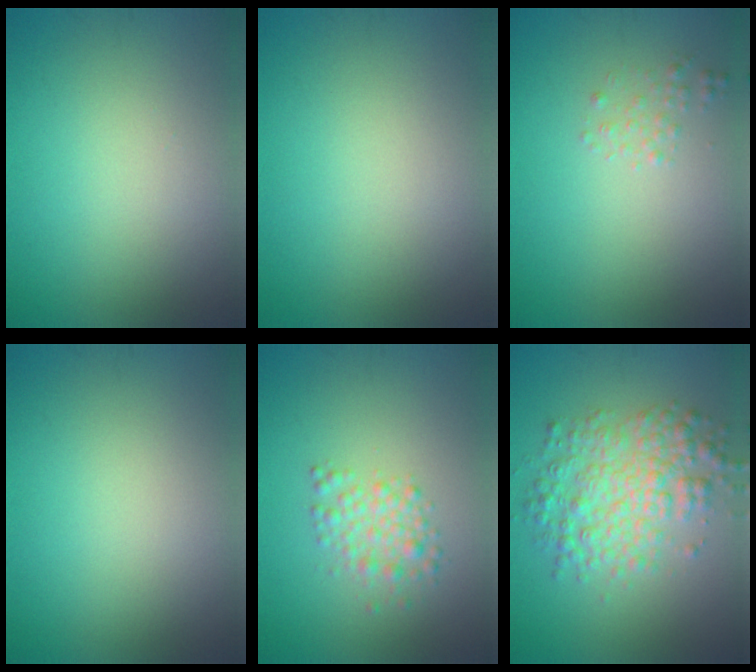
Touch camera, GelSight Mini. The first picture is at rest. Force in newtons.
{"total": 0.0}
{"total": 1.0, "press": 1.0, "slide": 0.1}
{"total": 0.0}
{"total": 2.4, "press": 2.4, "slide": 0.1}
{"total": 5.4, "press": 5.4, "slide": 0.0}